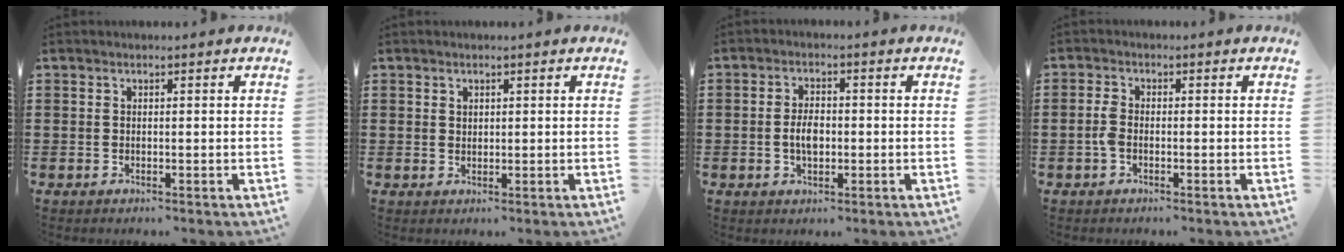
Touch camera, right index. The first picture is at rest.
{"total": 1.1, "force": [0.8, 0.7, 0.3], "torque": [-0.007, 0.002, 0.016]}
{"total": 4.0, "force": [-0.5, 2.0, 3.4], "torque": [-0.064, -0.002, -0.013]}
{"total": 2.4, "force": [-0.7, 1.2, 2.0], "torque": [-0.061, -0.007, -0.020]}